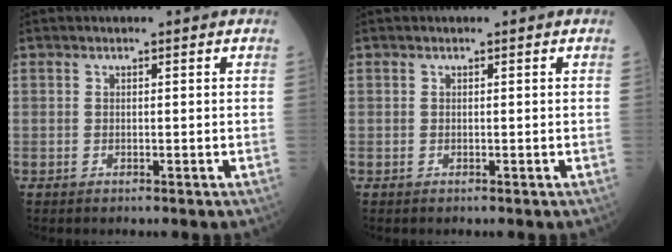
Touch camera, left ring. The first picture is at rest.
{"total": 0.0}